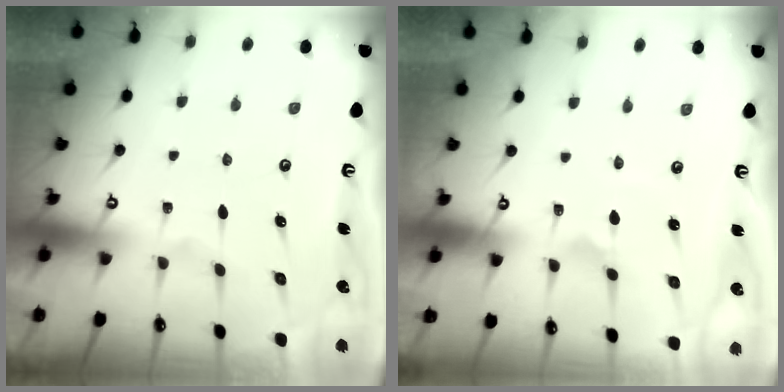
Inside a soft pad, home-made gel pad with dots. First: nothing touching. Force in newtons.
{"total": 2.1, "press": 2.1, "slide": 0.1}